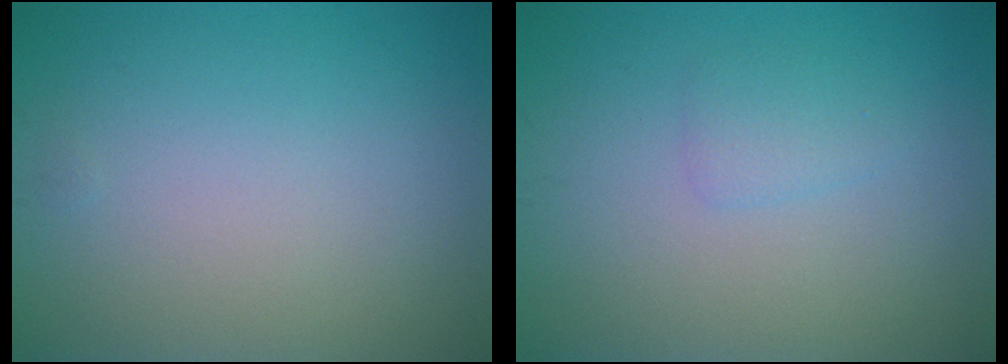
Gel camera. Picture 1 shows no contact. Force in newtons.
{"total": 1.2, "press": 1.2, "slide": 0.1}